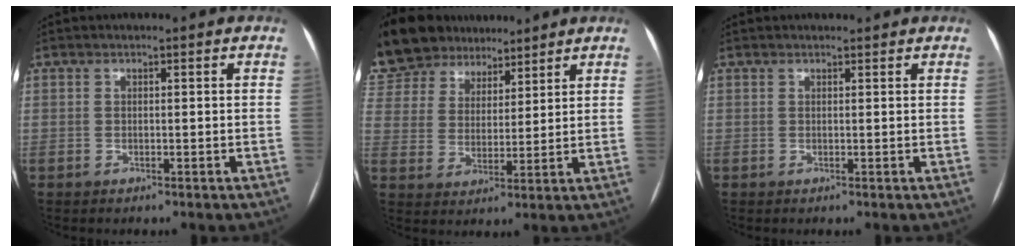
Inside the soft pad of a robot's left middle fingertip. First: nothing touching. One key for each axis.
{"total": 19.0, "fx": 15.2, "fy": 9.3, "fz": 6.6, "tx": -0.169, "ty": 0.050, "tz": 0.271}
{"total": 1.7, "fx": 1.6, "fy": 0.5, "fz": 0.3, "tx": -0.010, "ty": 0.018, "tz": 0.022}